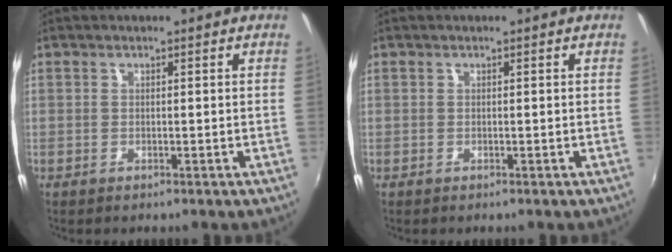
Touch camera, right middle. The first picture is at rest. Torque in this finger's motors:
{"motor_torque": [0.05, -0.04, -0.01, 0.00]}